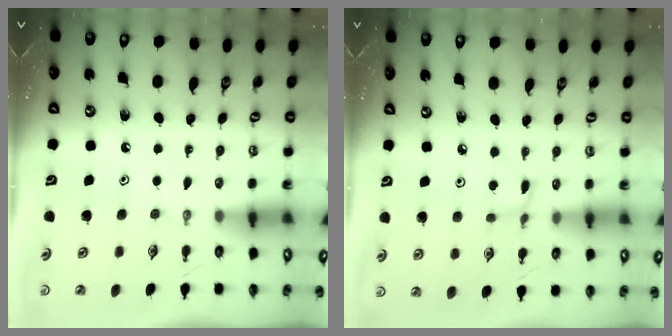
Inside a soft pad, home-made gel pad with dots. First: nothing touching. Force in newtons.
{"total": 2.5, "press": 2.4, "slide": 0.3}